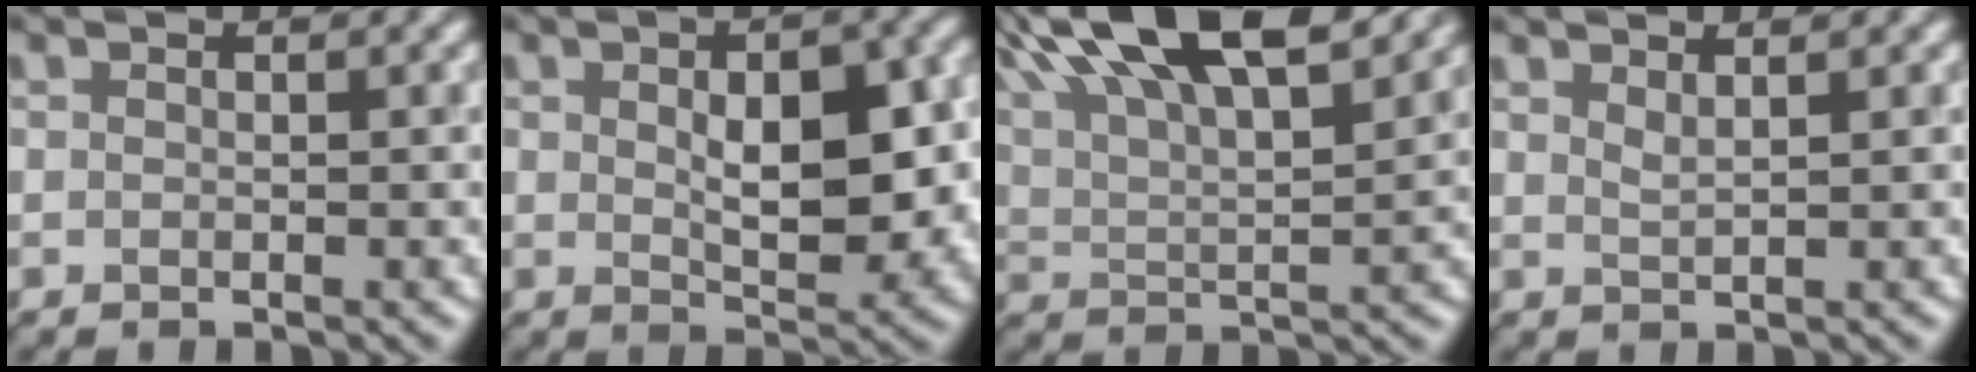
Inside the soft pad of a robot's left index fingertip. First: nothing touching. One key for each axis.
{"total": 6.9, "fx": 0.3, "fy": 3.4, "fz": 6.0, "tx": -0.085, "ty": 0.000, "tz": 0.014}
{"total": 15.6, "fx": 10.0, "fy": 5.0, "fz": 10.9, "tx": -0.179, "ty": 0.050, "tz": 0.130}
{"total": 1.0, "fx": 0.9, "fy": 0.1, "fz": 0.4, "tx": 0.001, "ty": 0.006, "tz": 0.019}